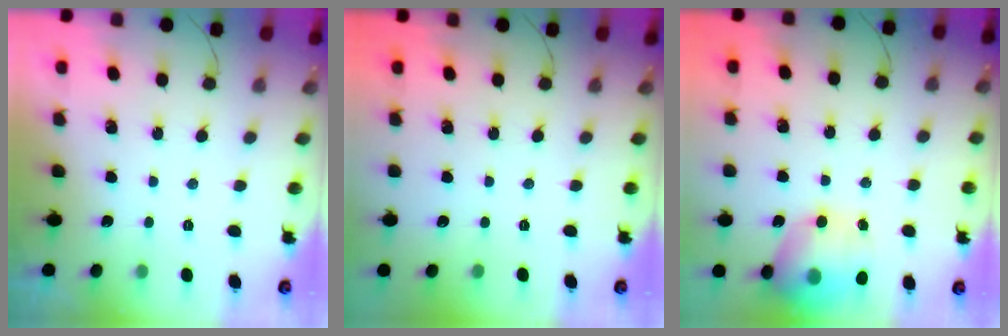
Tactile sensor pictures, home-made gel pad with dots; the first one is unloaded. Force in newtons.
{"total": 0.0}
{"total": 17.2, "press": 17.1, "slide": 2.0}